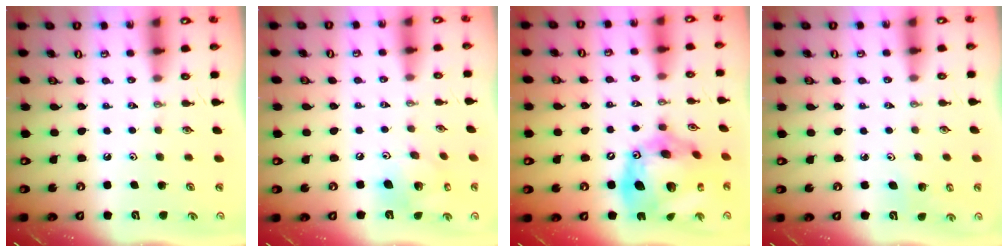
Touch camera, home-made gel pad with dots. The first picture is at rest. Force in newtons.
{"total": 14.4, "press": 14.1, "slide": 3.3}
{"total": 25.3, "press": 25.2, "slide": 3.0}
{"total": 2.8, "press": 2.8, "slide": 0.3}